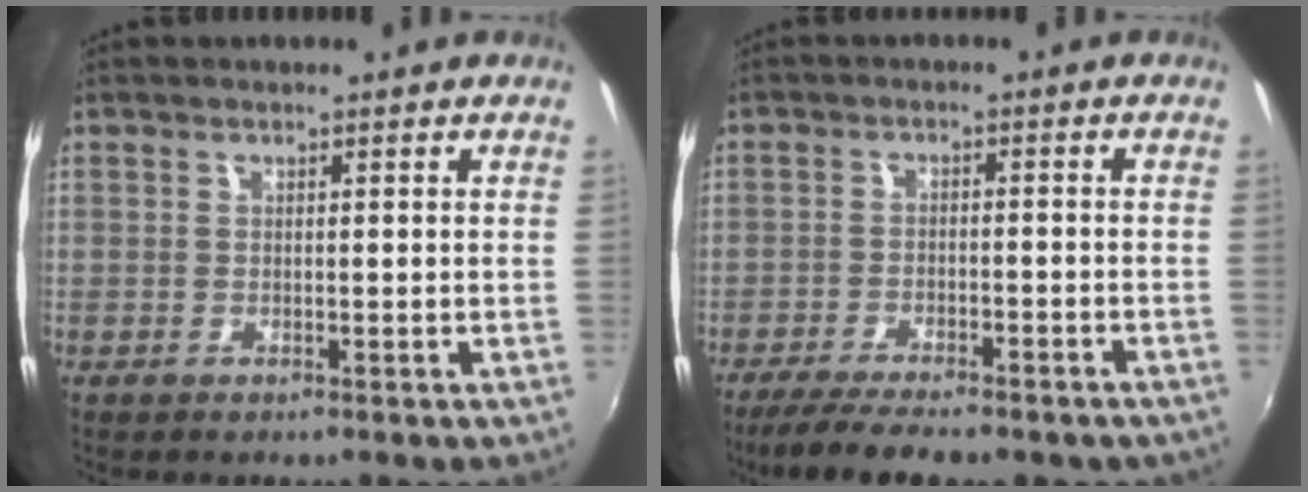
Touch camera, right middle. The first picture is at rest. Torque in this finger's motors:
{"motor_torque": [1.07, -1.07, 0.20, 0.09]}